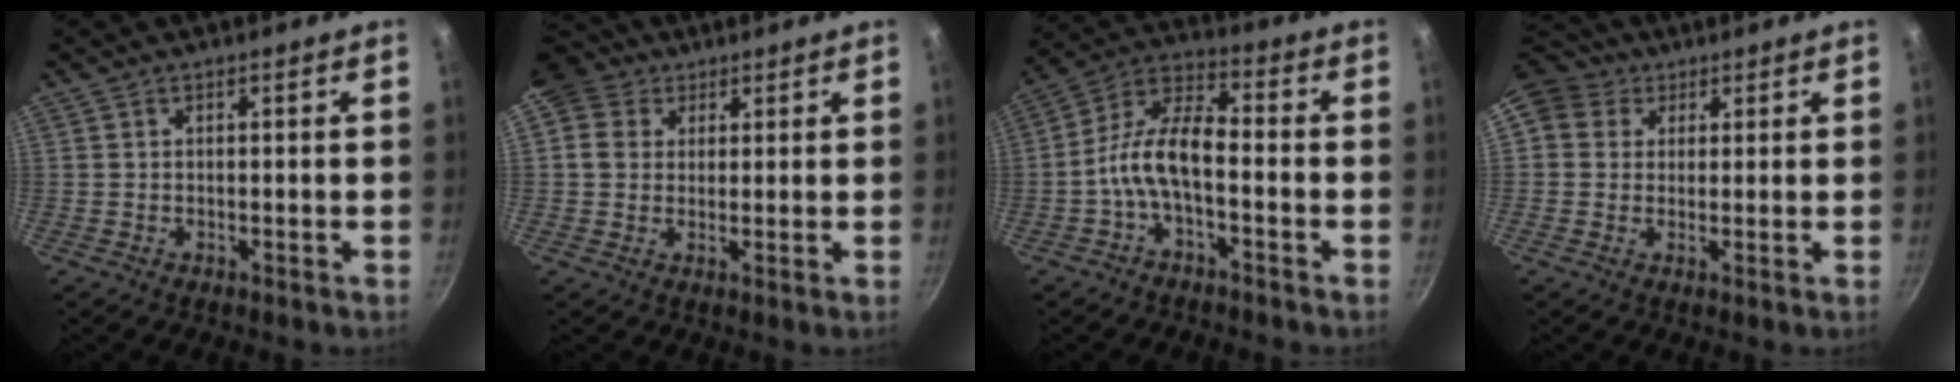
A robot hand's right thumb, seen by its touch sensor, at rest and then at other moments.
{"total": 6.8, "force": [2.8, 5.7, 2.6], "torque": [-0.017, 0.004, 0.037]}
{"total": 9.6, "force": [-3.1, 4.2, 8.1], "torque": [-0.155, 0.044, -0.071]}
{"total": 9.3, "force": [3.9, 7.7, 3.6], "torque": [-0.045, 0.009, 0.057]}